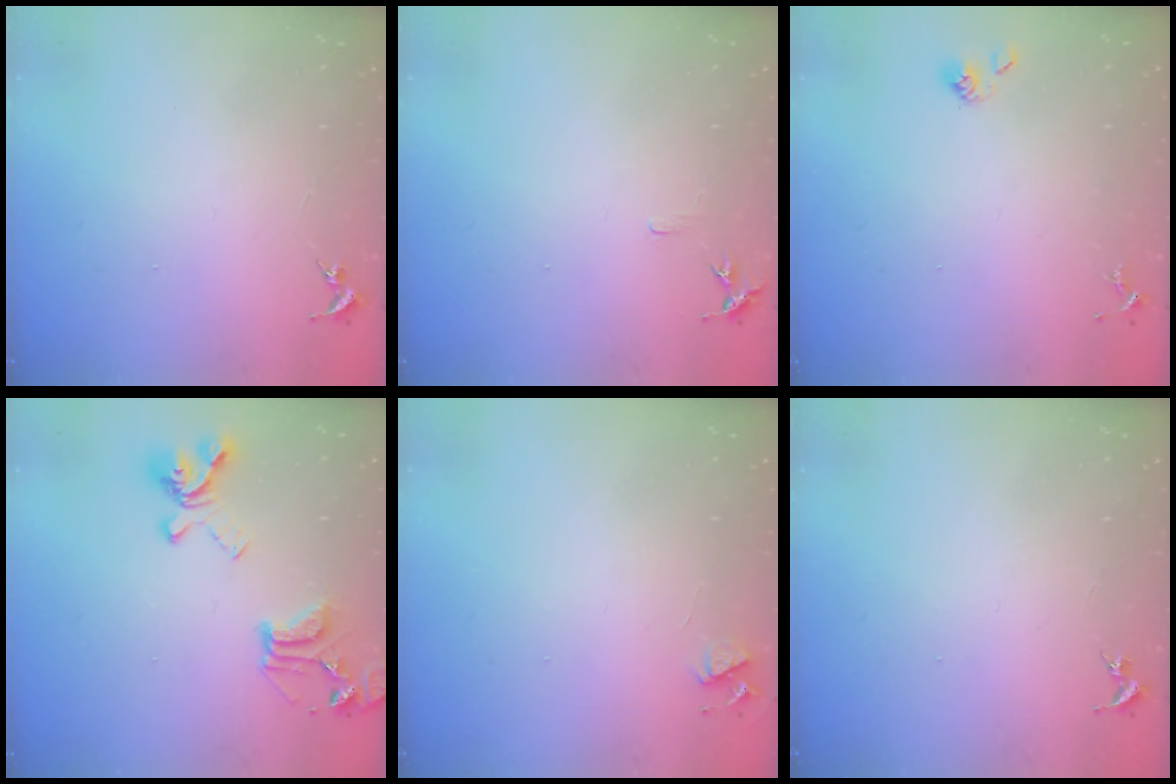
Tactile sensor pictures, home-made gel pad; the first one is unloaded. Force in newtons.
{"total": 5.0, "press": 4.9, "slide": 0.5}
{"total": 3.8, "press": 3.5, "slide": 1.3}
{"total": 18.9, "press": 18.8, "slide": 1.9}
{"total": 4.2, "press": 4.2, "slide": 0.5}
{"total": 0.0}